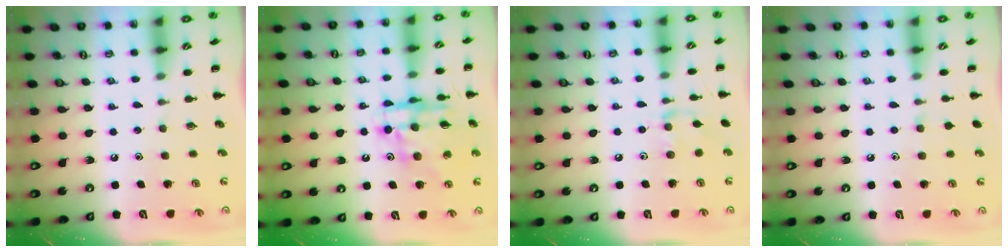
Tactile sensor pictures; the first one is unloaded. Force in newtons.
{"total": 12.6, "press": 12.2, "slide": 3.3}
{"total": 6.7, "press": 6.6, "slide": 1.5}
{"total": 4.4, "press": 4.0, "slide": 1.8}